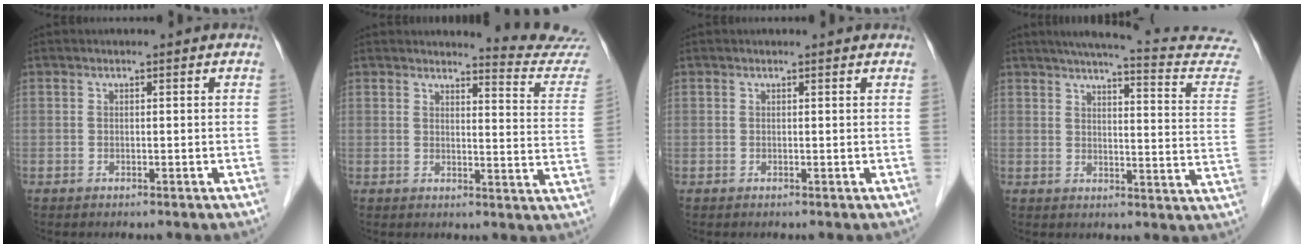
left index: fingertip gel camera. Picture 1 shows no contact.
{"total": 10.5, "force": [10.4, -1.3, -0.1], "torque": [0.000, -0.108, 0.100]}
{"total": 1.1, "force": [1.1, 0.0, 0.2], "torque": [-0.012, 0.001, 0.007]}
{"total": 19.8, "force": [18.0, 1.4, 8.2], "torque": [-0.096, -0.052, 0.194]}